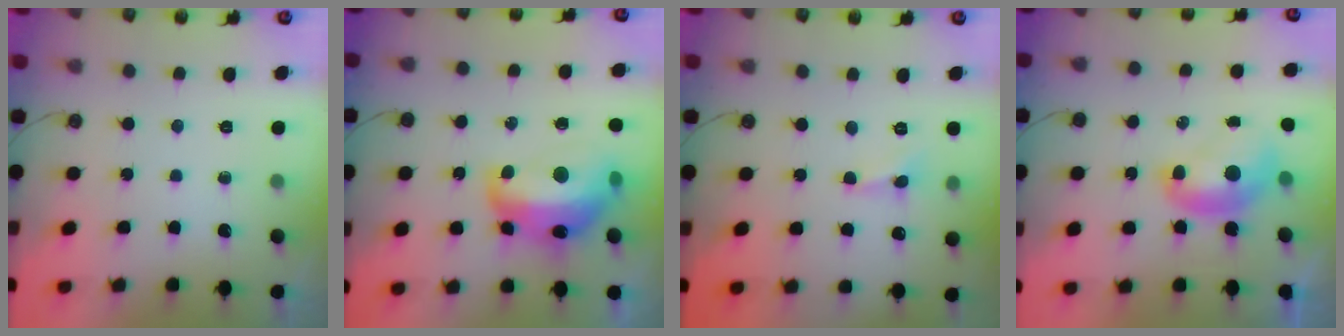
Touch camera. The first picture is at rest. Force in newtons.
{"total": 10.4, "press": 10.4, "slide": 1.3}
{"total": 0.9, "press": 0.8, "slide": 0.4}
{"total": 1.8, "press": 1.8, "slide": 0.0}